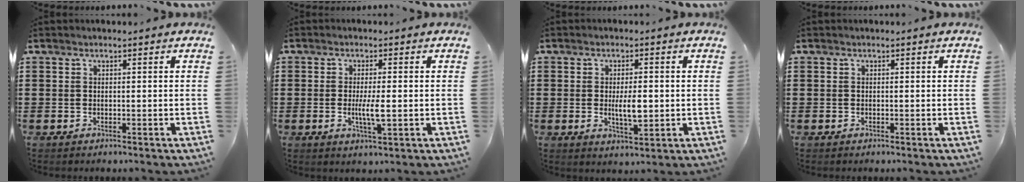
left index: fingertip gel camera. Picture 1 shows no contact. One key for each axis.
{"total": 4.3, "fx": -0.3, "fy": 0.6, "fz": 4.2, "tx": -0.081, "ty": -0.006, "tz": -0.009}
{"total": 5.0, "fx": 0.1, "fy": 1.7, "fz": 4.7, "tx": -0.070, "ty": -0.005, "tz": -0.003}
{"total": 0.0}